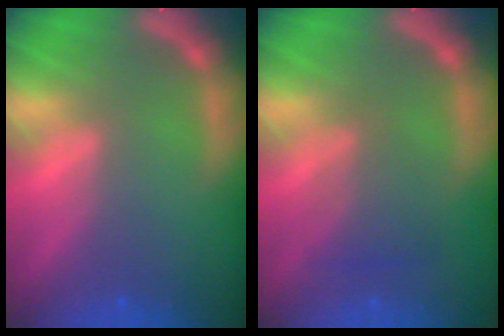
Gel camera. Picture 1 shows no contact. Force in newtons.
{"total": 3.0}